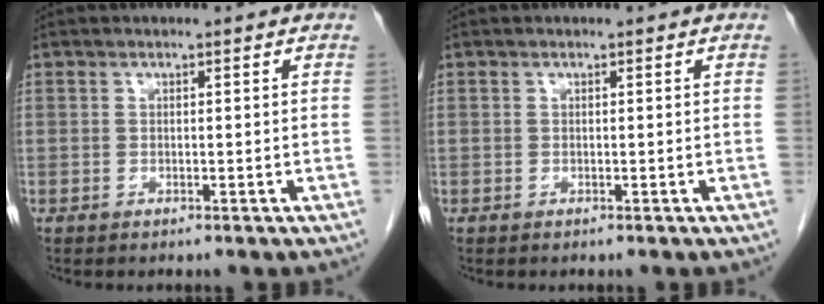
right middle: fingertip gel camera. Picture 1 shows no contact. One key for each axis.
{"total": 0.0}